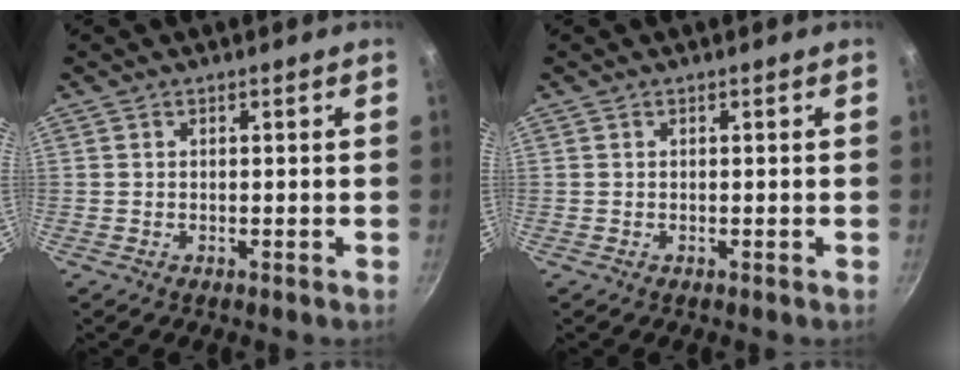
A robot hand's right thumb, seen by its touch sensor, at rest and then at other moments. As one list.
[{"total": 0.0}]